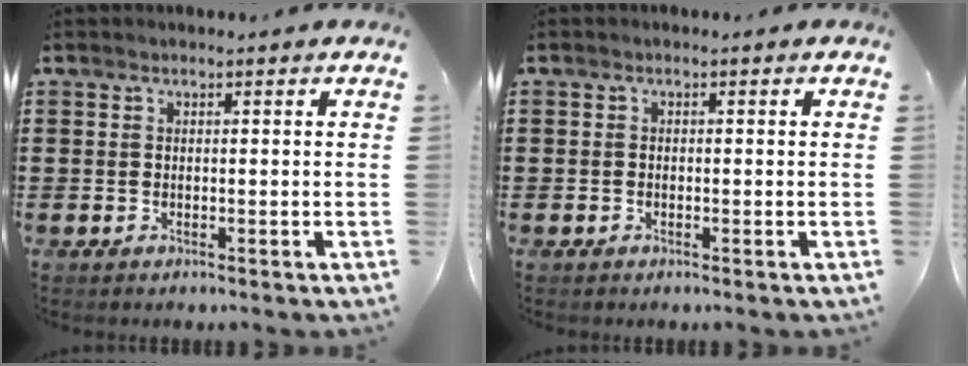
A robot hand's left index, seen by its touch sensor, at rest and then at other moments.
{"total": 0.6, "force": [-0.4, 0.4, 0.2], "torque": [-0.006, 0.000, -0.008]}